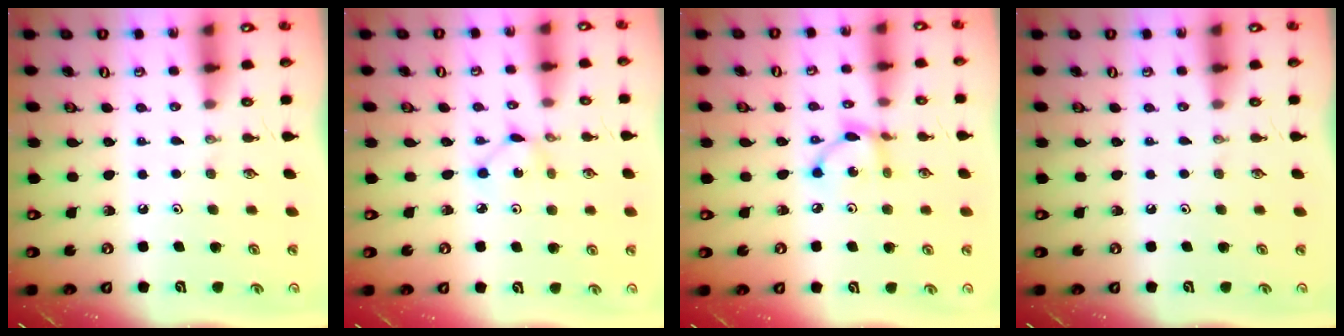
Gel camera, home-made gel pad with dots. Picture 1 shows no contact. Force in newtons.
{"total": 2.5, "press": 2.5, "slide": 0.2}
{"total": 7.0, "press": 7.0, "slide": 0.4}
{"total": 0.0}